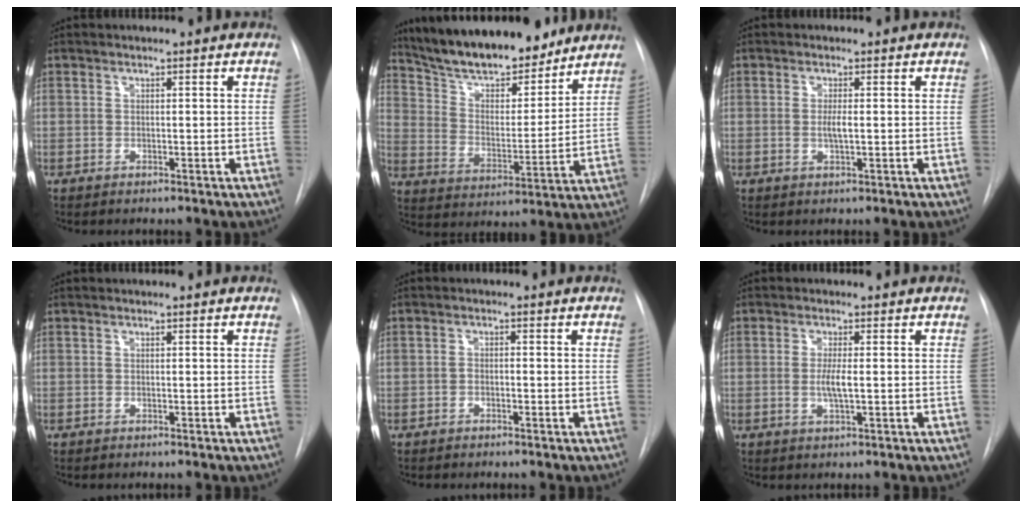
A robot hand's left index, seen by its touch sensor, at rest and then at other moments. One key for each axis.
{"total": 18.7, "fx": 16.1, "fy": 4.7, "fz": 8.2, "tx": -0.134, "ty": 0.005, "tz": 0.262}
{"total": 1.7, "fx": -0.1, "fy": 0.2, "fz": 1.7, "tx": -0.036, "ty": -0.002, "tz": -0.002}
{"total": 0.0}
{"total": 0.9, "fx": -0.5, "fy": 0.4, "fz": 0.6, "tx": -0.008, "ty": 0.003, "tz": -0.012}
{"total": 2.9, "fx": -0.2, "fy": 0.3, "fz": 2.8, "tx": -0.058, "ty": -0.004, "tz": -0.004}